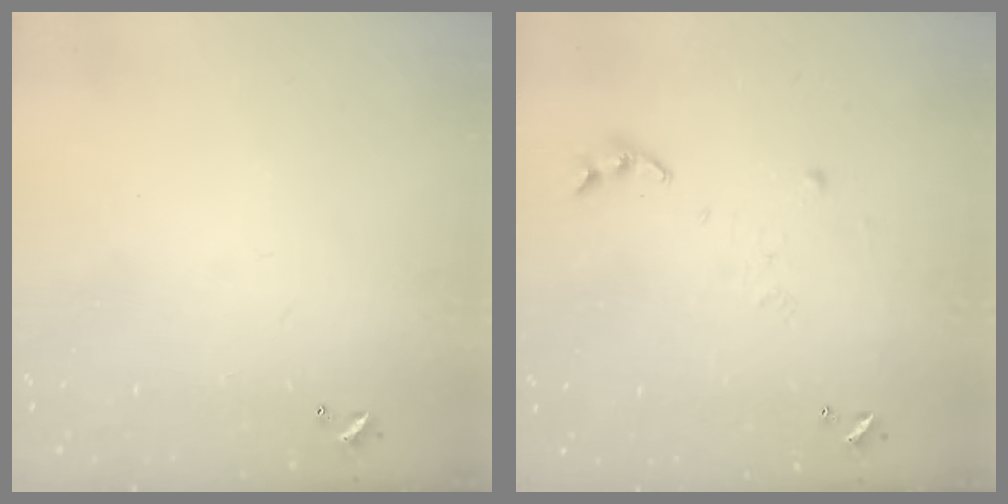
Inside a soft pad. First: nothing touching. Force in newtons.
{"total": 5.8, "press": 5.8, "slide": 0.6}